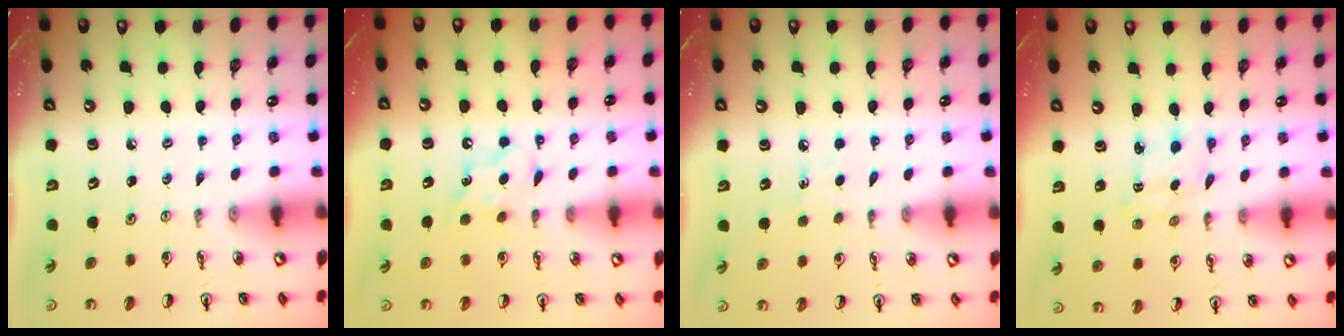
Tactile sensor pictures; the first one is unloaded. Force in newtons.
{"total": 5.3, "press": 5.1, "slide": 1.4}
{"total": 5.6, "press": 5.5, "slide": 0.7}
{"total": 2.3, "press": 2.3, "slide": 0.4}